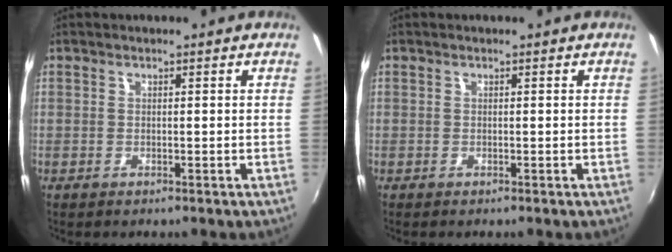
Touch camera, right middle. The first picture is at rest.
{"total": 0.0}